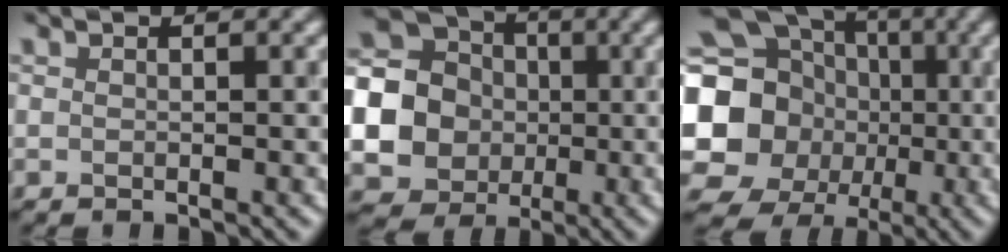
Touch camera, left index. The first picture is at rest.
{"total": 20.4, "force": [-0.6, 19.5, 6.0], "torque": [-0.185, -0.011, -0.052]}
{"total": 19.3, "force": [-0.4, 17.7, 7.9], "torque": [-0.174, -0.004, -0.054]}